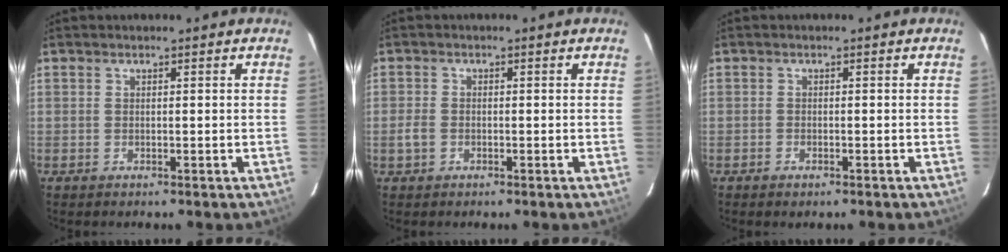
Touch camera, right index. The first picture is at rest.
{"total": 2.3, "force": [-1.0, 1.8, 1.0], "torque": [-0.023, 0.003, -0.021]}
{"total": 1.2, "force": [-0.9, 0.6, 0.5], "torque": [-0.012, -0.002, -0.018]}